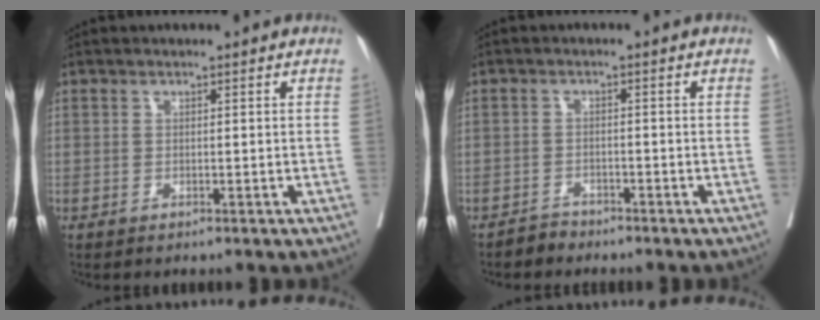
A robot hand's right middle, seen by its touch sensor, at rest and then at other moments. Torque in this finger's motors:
{"motor_torque": [-0.17, -0.10, -0.03, -0.01]}